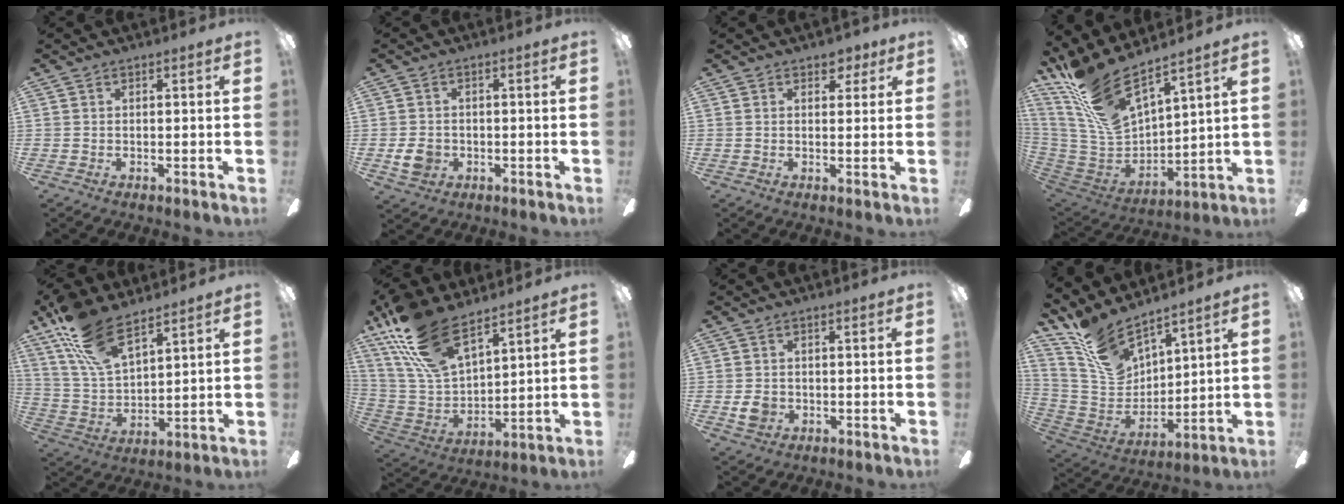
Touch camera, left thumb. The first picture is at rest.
{"total": 4.6, "force": [-0.8, 3.8, 2.4], "torque": [-0.046, 0.002, -0.014]}
{"total": 3.7, "force": [2.4, 2.4, 1.4], "torque": [0.000, -0.006, 0.039]}
{"total": 18.1, "force": [13.8, 5.5, 10.3], "torque": [-0.243, -0.106, 0.245]}
{"total": 16.2, "force": [11.6, 6.8, 9.0], "torque": [-0.193, -0.052, 0.213]}
{"total": 20.3, "force": [14.4, 8.8, 11.2], "torque": [-0.257, -0.076, 0.262]}
{"total": 3.6, "force": [-0.5, 3.0, 1.9], "torque": [-0.030, 0.001, -0.008]}
{"total": 15.0, "force": [11.7, 6.5, 6.6], "torque": [-0.149, -0.070, 0.223]}